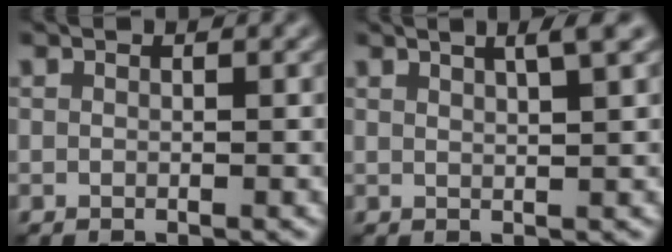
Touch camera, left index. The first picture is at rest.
{"total": 3.2, "force": [2.0, 0.7, 2.4], "torque": [-0.013, 0.011, 0.012]}